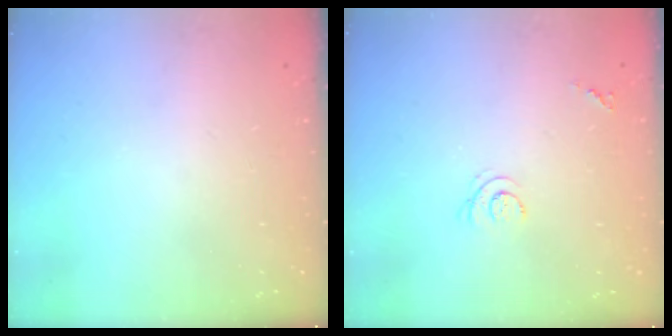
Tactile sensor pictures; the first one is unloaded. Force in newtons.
{"total": 5.3, "press": 5.3, "slide": 0.7}